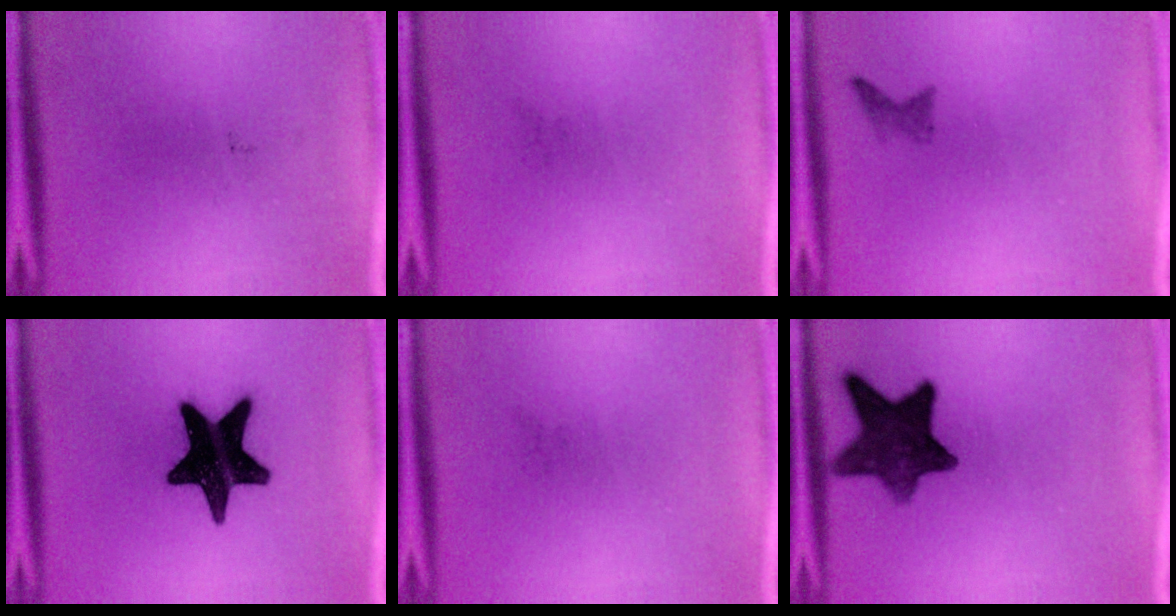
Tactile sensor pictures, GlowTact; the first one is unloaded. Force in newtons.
{"total": 0.0}
{"total": 1.1}
{"total": 19.1}
{"total": 0.0}
{"total": 11.5}